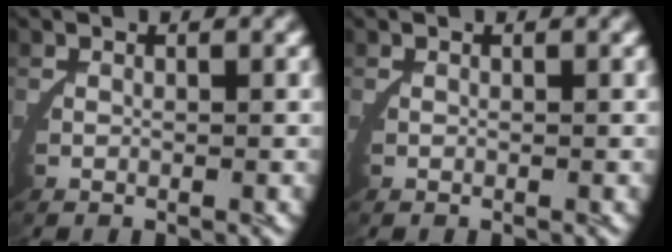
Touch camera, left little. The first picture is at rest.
{"total": 0.0}